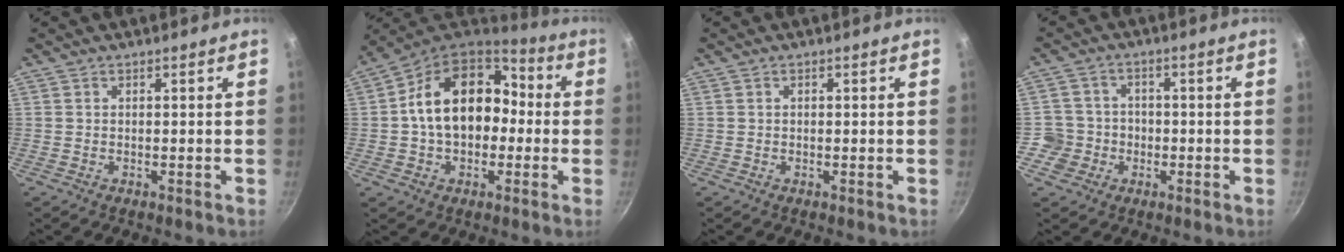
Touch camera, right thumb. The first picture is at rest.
{"total": 18.3, "force": [-0.1, 12.6, 13.3], "torque": [-0.181, 0.046, -0.010]}
{"total": 0.0}
{"total": 5.6, "force": [-1.8, 5.3, 0.0], "torque": [0.039, 0.018, -0.037]}